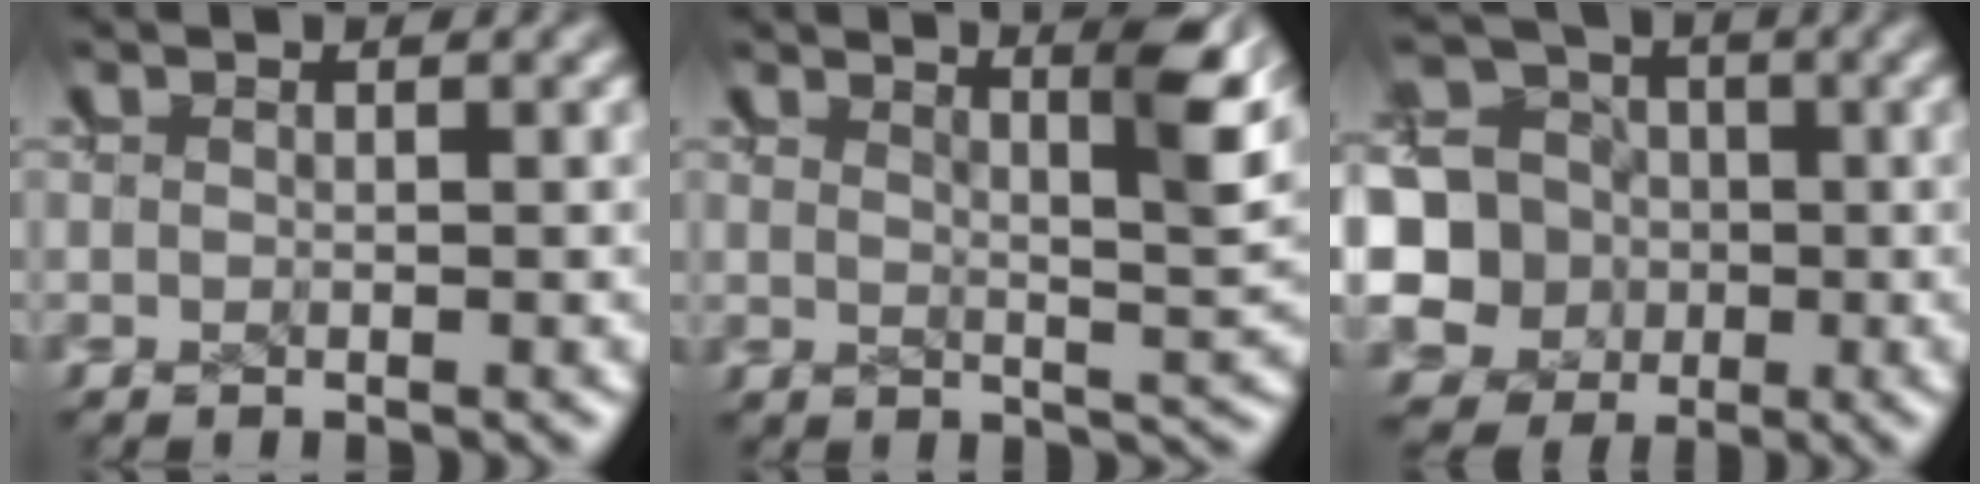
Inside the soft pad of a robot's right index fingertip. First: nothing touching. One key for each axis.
{"total": 5.3, "fx": 3.5, "fy": 0.0, "fz": 3.9, "tx": -0.027, "ty": 0.002, "tz": 0.057}
{"total": 11.6, "fx": -0.4, "fy": 10.8, "fz": 4.0, "tx": -0.098, "ty": -0.038, "tz": -0.013}